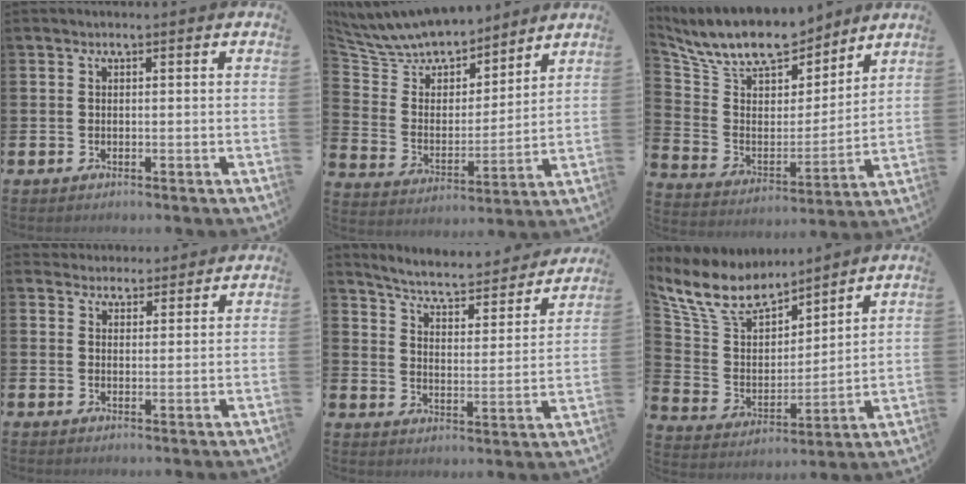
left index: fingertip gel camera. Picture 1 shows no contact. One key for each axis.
{"total": 9.5, "fx": 9.1, "fy": 2.5, "fz": 1.2, "tx": -0.080, "ty": -0.070, "tz": 0.164}
{"total": 12.1, "fx": 10.9, "fy": 3.9, "fz": 3.5, "tx": -0.111, "ty": -0.067, "tz": 0.195}
{"total": 3.4, "fx": 3.2, "fy": 1.1, "fz": -0.3, "tx": -0.001, "ty": -0.015, "tz": 0.058}
{"total": 5.4, "fx": 4.9, "fy": 1.0, "fz": 2.0, "tx": -0.065, "ty": -0.040, "tz": 0.076}
{"total": 10.7, "fx": 9.2, "fy": 4.3, "fz": 3.2, "tx": -0.117, "ty": -0.051, "tz": 0.169}